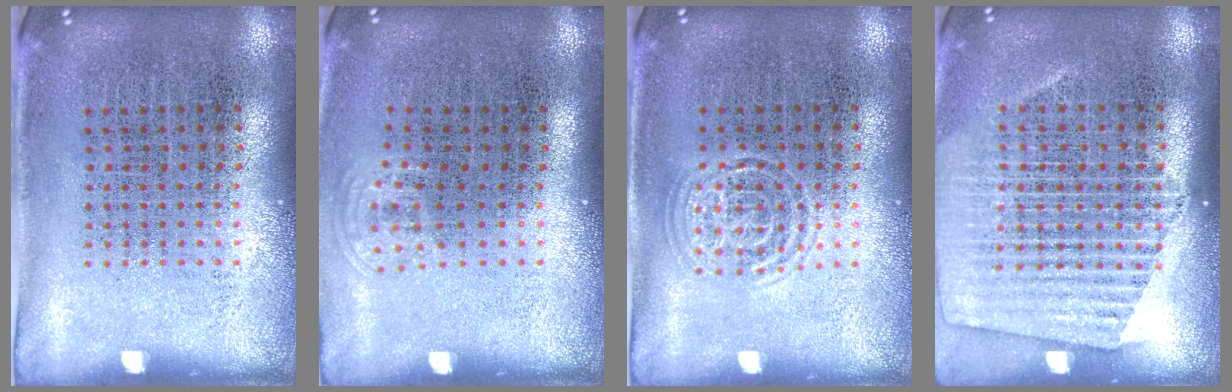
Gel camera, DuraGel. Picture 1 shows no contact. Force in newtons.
{"total": 0.7, "press": 0.5, "slide": 0.5}
{"total": 1.0, "press": 1.0, "slide": 0.1}
{"total": 1.6, "press": 1.5, "slide": 0.6}